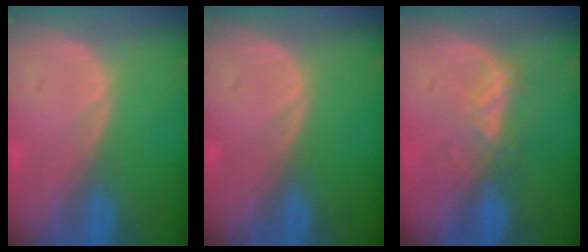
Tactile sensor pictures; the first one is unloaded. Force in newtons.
{"total": 0.0}
{"total": 3.8, "press": 3.8, "slide": 0.6}